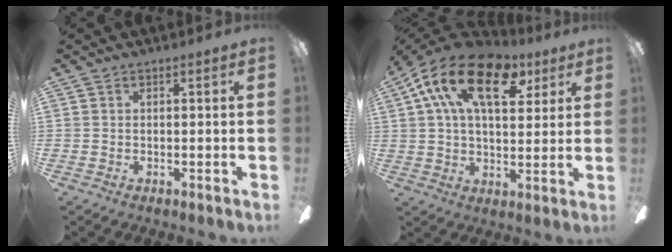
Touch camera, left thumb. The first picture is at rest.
{"total": 19.2, "force": [8.6, 10.5, 13.6], "torque": [-0.253, -0.018, 0.147]}